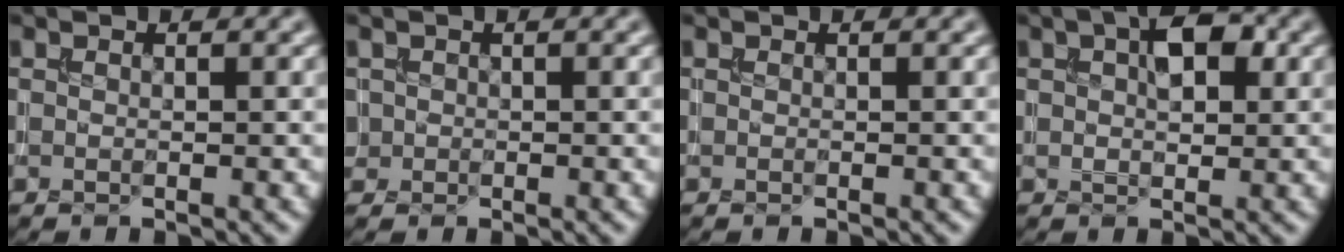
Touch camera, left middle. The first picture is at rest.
{"total": 0.9, "force": [0.1, 0.9, 0.0], "torque": [0.008, -0.003, 0.000]}
{"total": 0.0}
{"total": 4.5, "force": [1.6, 2.4, 3.4], "torque": [-0.056, 0.009, 0.025]}